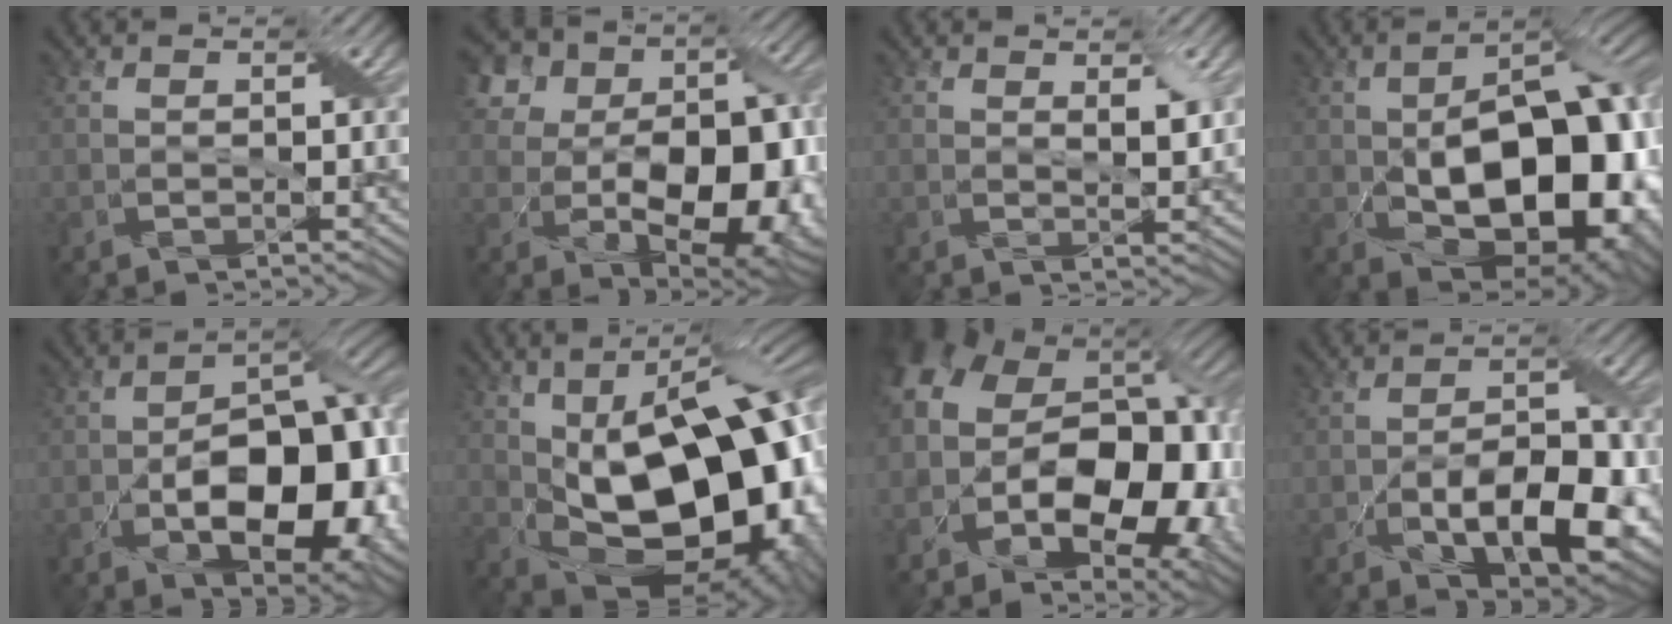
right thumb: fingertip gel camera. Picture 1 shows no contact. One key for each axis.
{"total": 17.8, "fx": -1.1, "fy": 13.6, "fz": 11.3, "tx": -0.154, "ty": -0.022, "tz": -0.010}
{"total": 2.8, "fx": 1.3, "fy": 1.0, "fz": 2.2, "tx": -0.042, "ty": -0.003, "tz": 0.026}
{"total": 17.7, "fx": -2.5, "fy": 10.1, "fz": 14.3, "tx": -0.189, "ty": -0.020, "tz": -0.021}
{"total": 15.2, "fx": -4.1, "fy": 8.0, "fz": 12.2, "tx": -0.170, "ty": -0.018, "tz": -0.062}
{"total": 22.0, "fx": -0.6, "fy": 12.4, "fz": 18.2, "tx": -0.241, "ty": -0.006, "tz": 0.000}
{"total": 18.0, "fx": -3.1, "fy": 11.1, "fz": 13.9, "tx": -0.261, "ty": -0.026, "tz": -0.035}
{"total": 10.6, "fx": -4.0, "fy": 4.9, "fz": 8.5, "tx": -0.136, "ty": -0.006, "tz": -0.060}